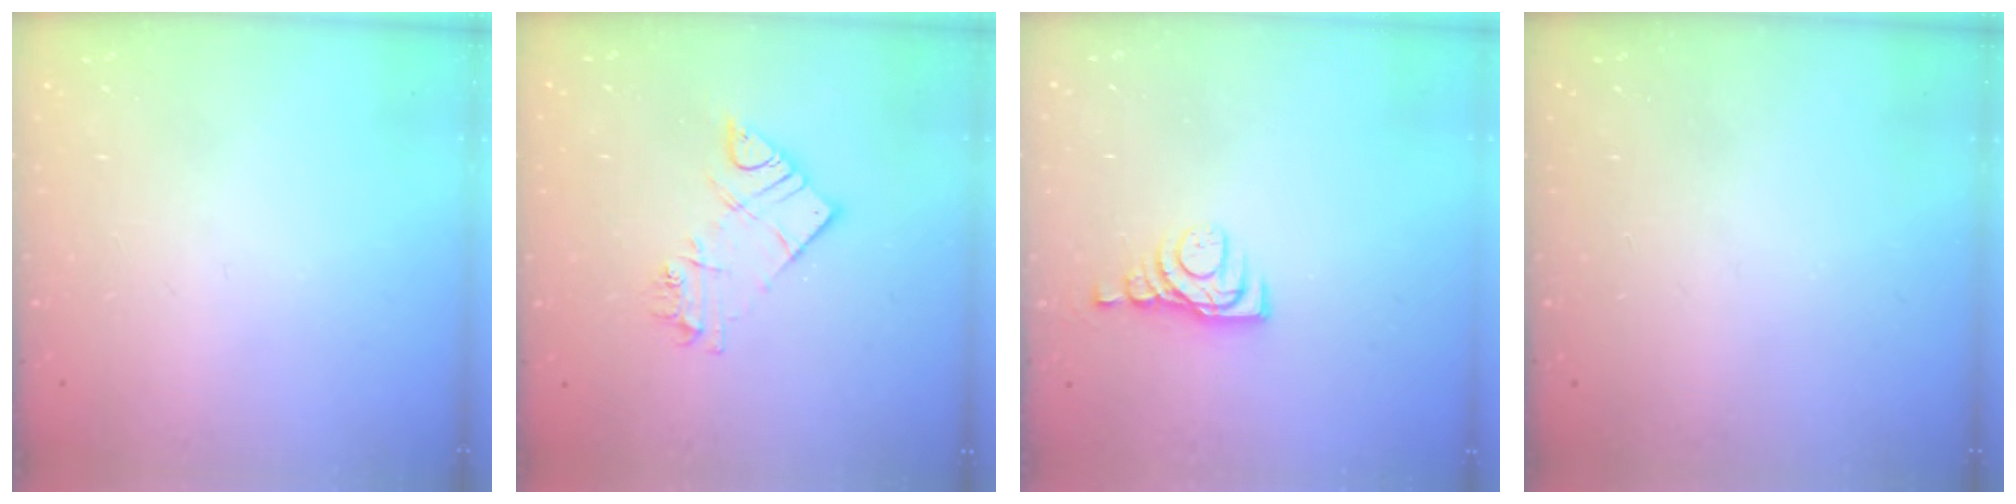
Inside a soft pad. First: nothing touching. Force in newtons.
{"total": 10.0, "press": 9.9, "slide": 0.9}
{"total": 5.0, "press": 4.9, "slide": 0.7}
{"total": 0.0}